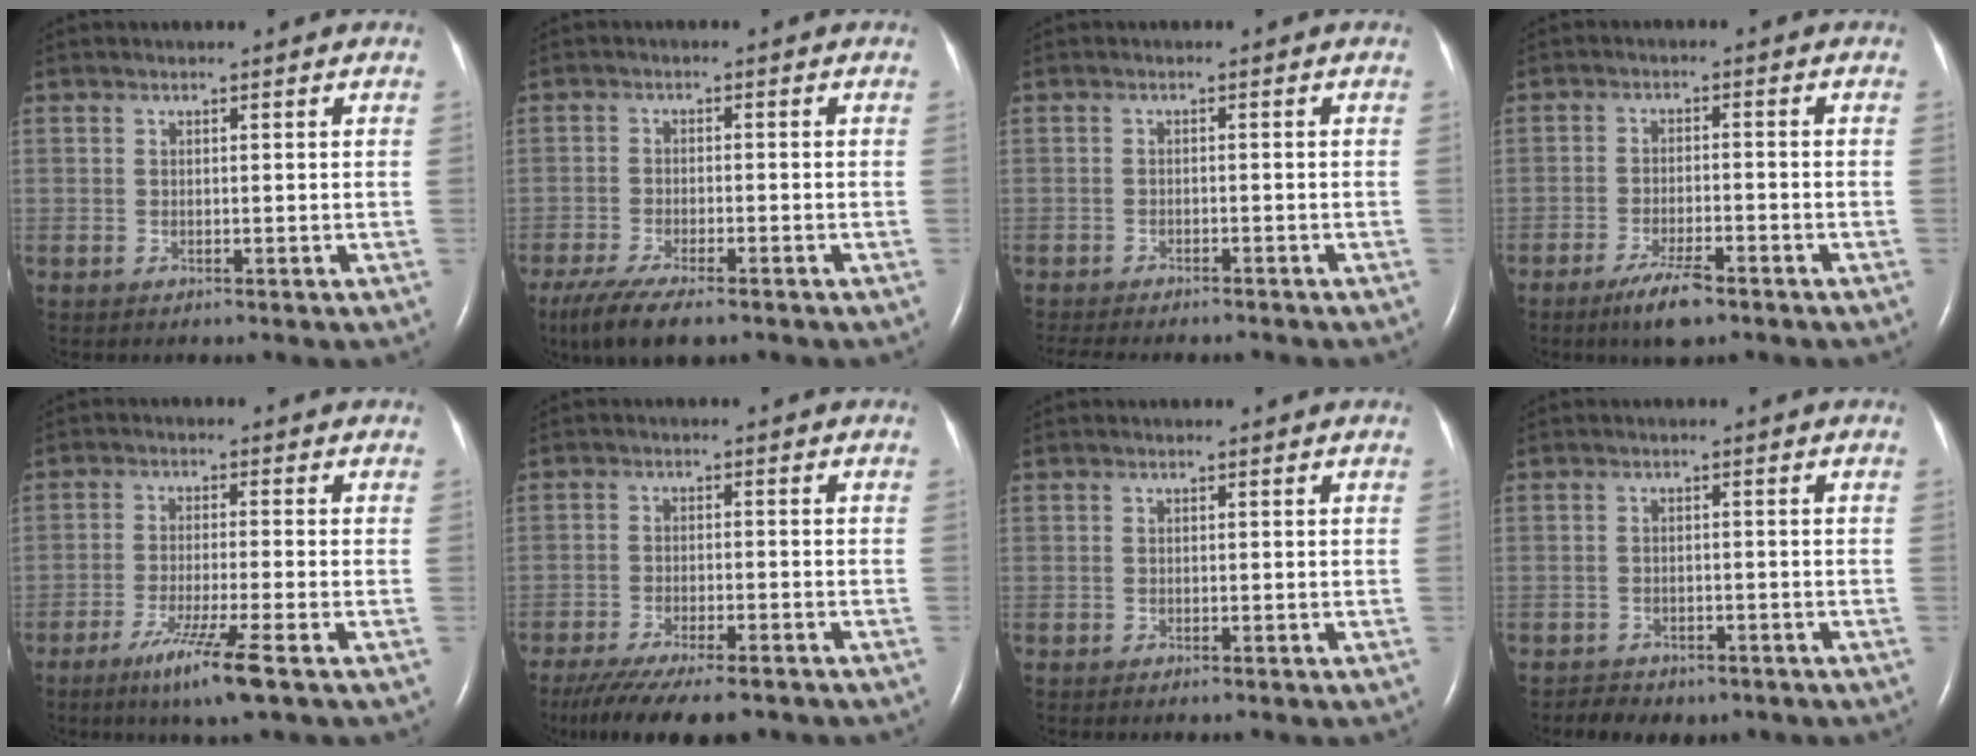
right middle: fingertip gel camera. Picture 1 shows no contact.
{"total": 9.4, "force": [-6.8, 2.5, 6.0], "torque": [-0.100, -0.020, -0.108]}
{"total": 10.2, "force": [-9.1, 1.9, 4.1], "torque": [-0.066, -0.010, -0.121]}
{"total": 5.7, "force": [-4.0, 1.1, 3.9], "torque": [-0.082, -0.009, -0.068]}
{"total": 7.4, "force": [-4.3, -1.3, 5.9], "torque": [-0.114, -0.025, -0.079]}
{"total": 13.9, "force": [-11.1, 2.8, 7.8], "torque": [-0.150, -0.030, -0.170]}
{"total": 0.6, "force": [-0.2, -0.6, 0.2], "torque": [-0.008, -0.002, -0.005]}
{"total": 4.9, "force": [-3.7, 2.9, 1.3], "torque": [-0.019, 0.008, -0.043]}